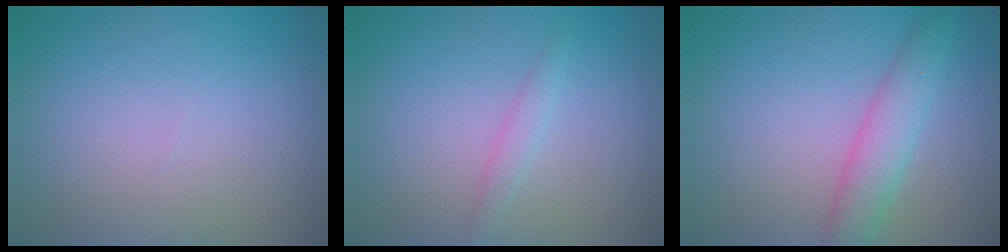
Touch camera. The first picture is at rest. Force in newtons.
{"total": 1.2, "press": 1.2, "slide": 0.1}
{"total": 3.5, "press": 3.5, "slide": 0.0}